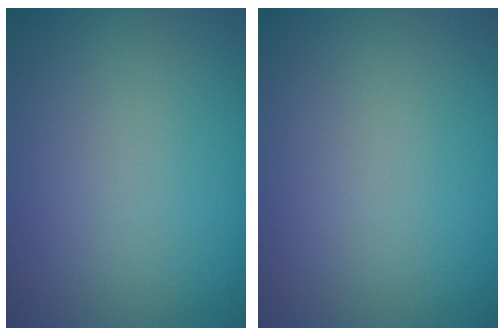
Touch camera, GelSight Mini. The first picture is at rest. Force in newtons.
{"total": 0.0}